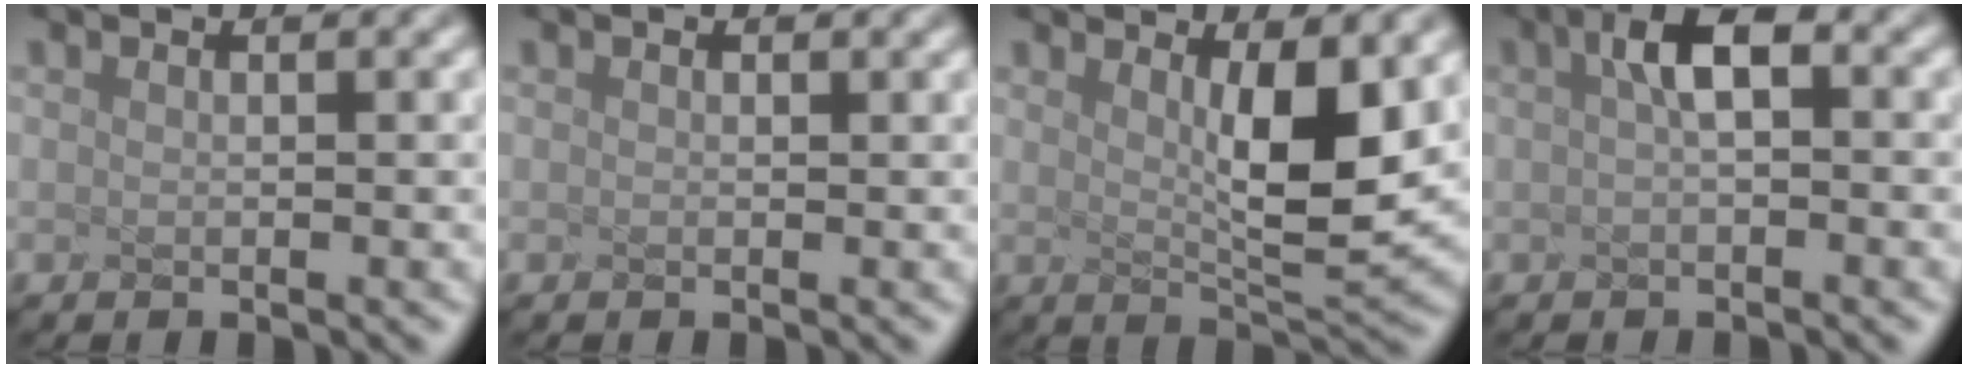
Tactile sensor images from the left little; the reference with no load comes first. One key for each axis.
{"total": 0.0}
{"total": 4.7, "fx": 0.5, "fy": 0.2, "fz": 4.6, "tx": -0.100, "ty": -0.027, "tz": 0.054}
{"total": 1.8, "fx": -0.8, "fy": -0.2, "fz": 1.6, "tx": -0.056, "ty": 0.003, "tz": 0.024}